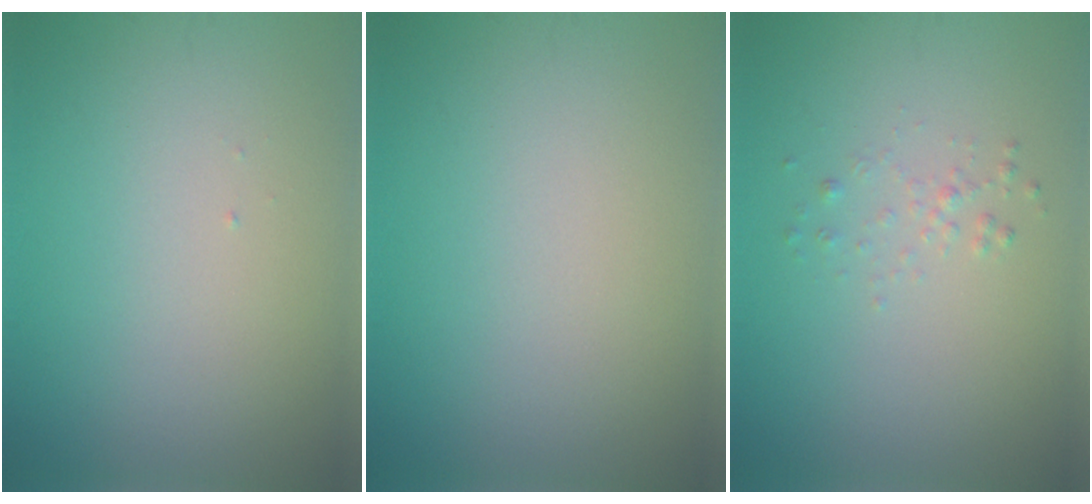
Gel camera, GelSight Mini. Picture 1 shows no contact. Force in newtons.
{"total": 0.0}
{"total": 0.9, "press": 0.9, "slide": 0.0}